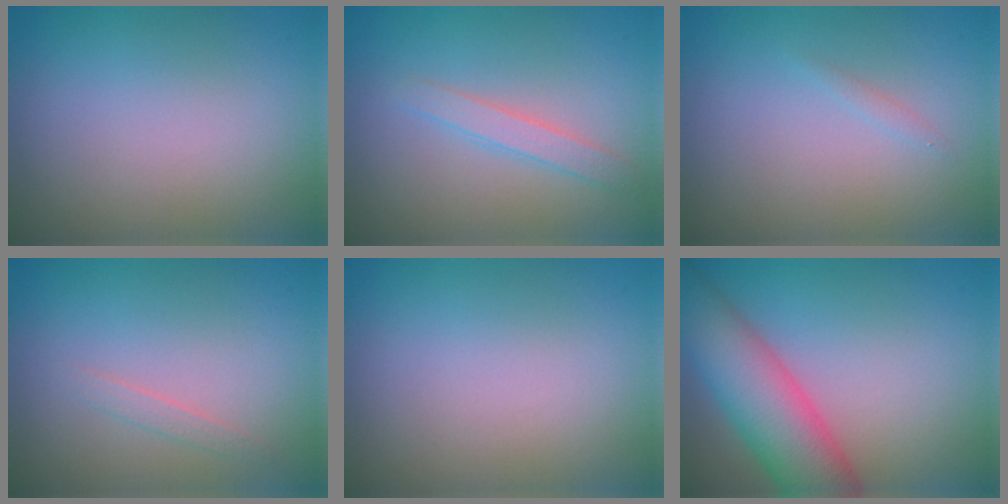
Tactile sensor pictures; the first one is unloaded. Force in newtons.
{"total": 1.8, "press": 1.8, "slide": 0.1}
{"total": 1.1, "press": 1.1, "slide": 0.2}
{"total": 0.8, "press": 0.8, "slide": 0.1}
{"total": 0.0}
{"total": 8.6, "press": 8.6, "slide": 0.3}